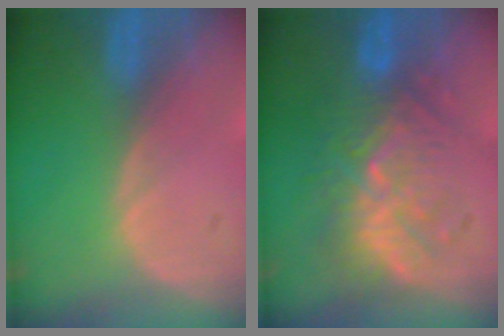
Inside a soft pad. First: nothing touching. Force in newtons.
{"total": 9.5, "press": 9.1, "slide": 2.7}